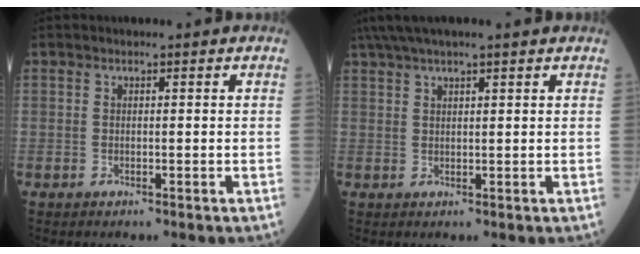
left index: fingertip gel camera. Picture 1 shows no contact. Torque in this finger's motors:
{"motor_torque": [1.10, -1.04, 0.31, 0.17]}